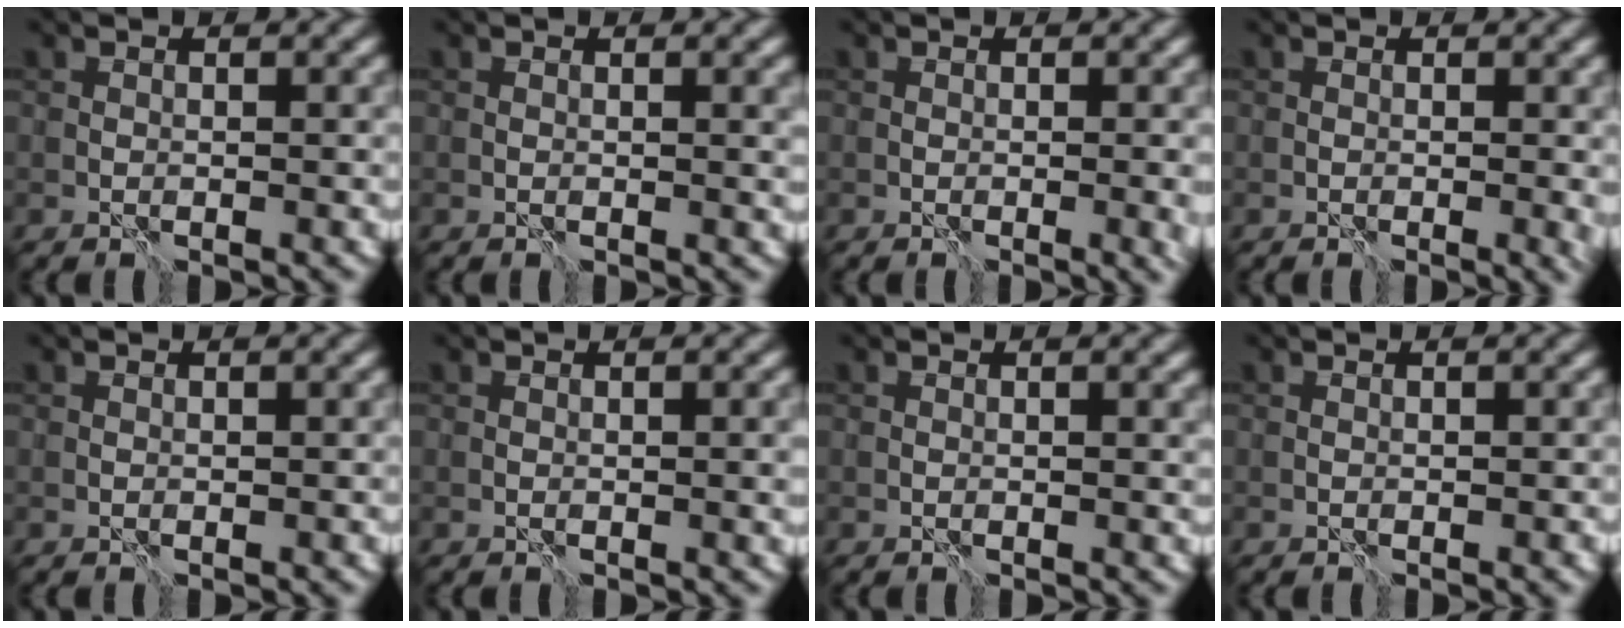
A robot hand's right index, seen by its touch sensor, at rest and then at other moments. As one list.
[{"total": 0.7, "force": [0.2, 0.1, 0.7], "torque": [-0.007, -0.002, 0.002]}, {"total": 1.6, "force": [-0.2, 0.4, 1.5], "torque": [-0.019, -0.003, -0.003]}, {"total": 1.4, "force": [-0.1, 0.3, 1.3], "torque": [-0.017, -0.004, -0.003]}, {"total": 0.0}, {"total": 0.9, "force": [0.0, 0.2, 0.9], "torque": [-0.011, -0.002, 0.000]}, {"total": 0.0}, {"total": 0.0}]